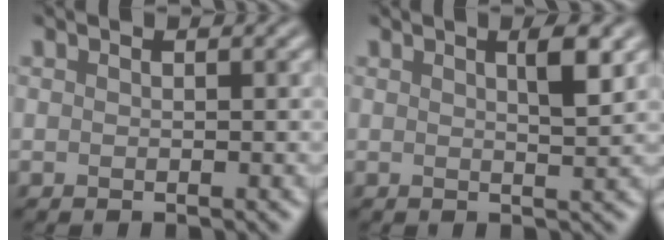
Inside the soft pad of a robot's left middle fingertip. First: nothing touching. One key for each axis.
{"total": 2.6, "fx": 1.1, "fy": 0.5, "fz": 2.2, "tx": -0.024, "ty": 0.003, "tz": 0.014}